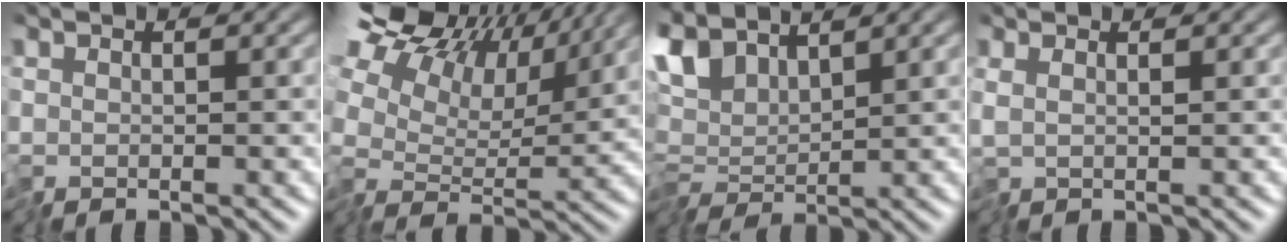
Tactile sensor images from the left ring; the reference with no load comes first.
{"total": 15.1, "force": [7.7, 8.9, 9.6], "torque": [-0.222, 0.059, 0.130]}
{"total": 5.3, "force": [2.4, 2.3, 4.1], "torque": [-0.095, 0.011, 0.033]}
{"total": 0.8, "force": [0.3, -0.4, 0.6], "torque": [-0.017, 0.002, 0.008]}